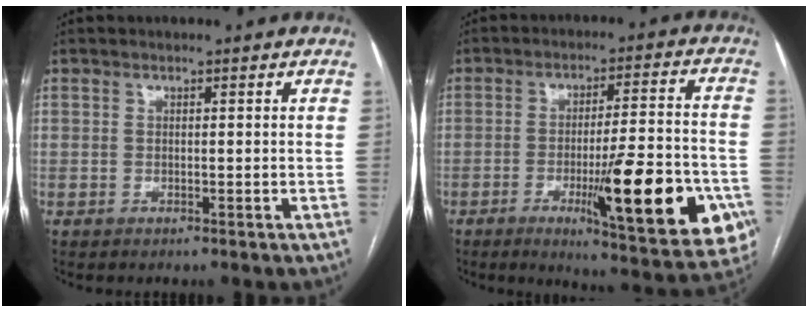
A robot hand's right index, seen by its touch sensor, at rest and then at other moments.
{"total": 20.3, "force": [-6.8, 2.9, 18.9], "torque": [-0.210, -0.010, -0.083]}